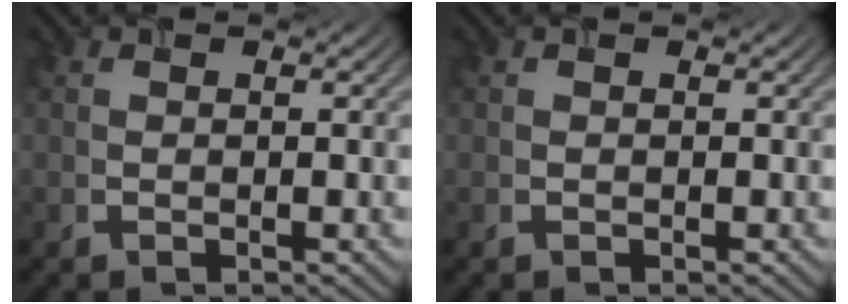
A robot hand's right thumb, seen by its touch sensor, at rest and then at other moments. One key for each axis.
{"total": 0.0}